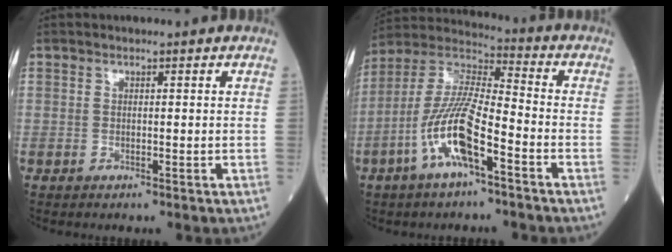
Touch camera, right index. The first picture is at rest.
{"total": 12.8, "force": [-5.3, 2.6, 11.3], "torque": [-0.237, 0.006, -0.104]}